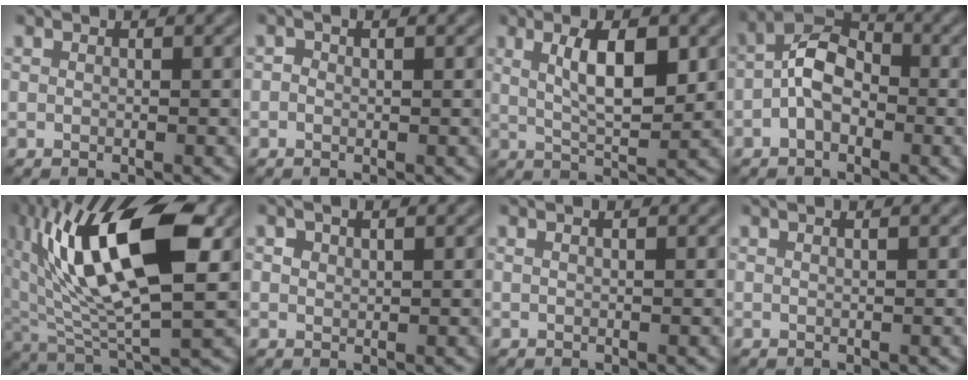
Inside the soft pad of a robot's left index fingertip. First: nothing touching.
{"total": 0.6, "force": [0.0, 0.2, 0.5], "torque": [-0.011, 0.000, -0.003]}
{"total": 5.3, "force": [1.6, 1.6, 4.8], "torque": [-0.083, -0.003, 0.030]}
{"total": 4.7, "force": [-1.0, 2.8, 3.6], "torque": [-0.063, 0.014, -0.029]}
{"total": 14.6, "force": [4.6, 5.4, 12.7], "torque": [-0.236, 0.014, 0.078]}
{"total": 1.0, "force": [0.6, 0.5, 0.6], "torque": [-0.012, 0.003, 0.012]}
{"total": 0.8, "force": [0.4, 0.2, 0.6], "torque": [-0.006, 0.000, 0.001]}
{"total": 1.4, "force": [0.9, 0.5, 0.9], "torque": [-0.002, -0.005, 0.000]}